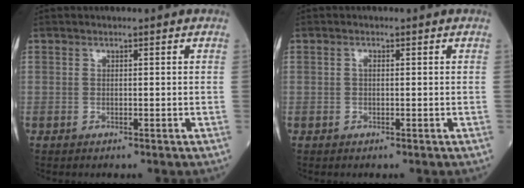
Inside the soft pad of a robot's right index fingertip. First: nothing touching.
{"total": 0.6, "force": [0.1, 0.3, 0.5], "torque": [-0.012, 0.002, -0.001]}